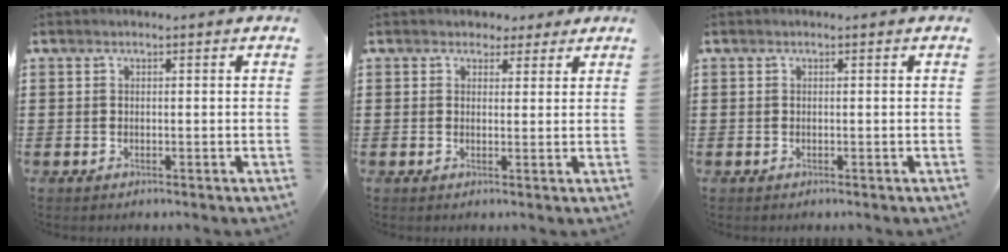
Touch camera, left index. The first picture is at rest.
{"total": 2.2, "force": [1.7, 1.5, 0.2], "torque": [-0.004, 0.005, 0.029]}
{"total": 0.0}